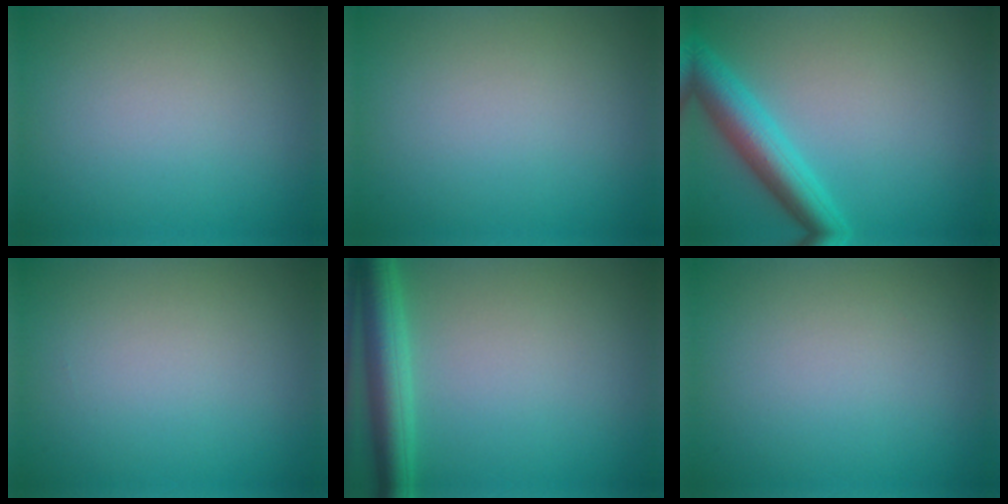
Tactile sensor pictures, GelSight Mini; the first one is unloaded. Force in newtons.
{"total": 0.0}
{"total": 4.9, "press": 4.9, "slide": 0.2}
{"total": 0.0}
{"total": 4.5, "press": 4.5, "slide": 0.2}
{"total": 0.0}